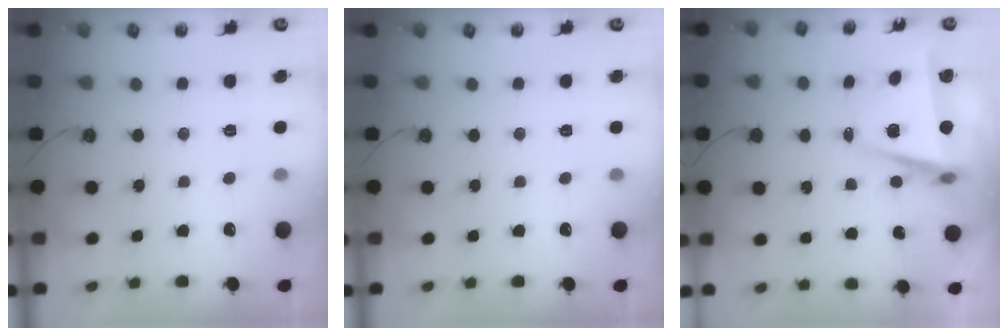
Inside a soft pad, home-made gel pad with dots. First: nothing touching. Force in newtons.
{"total": 0.0}
{"total": 6.4, "press": 4.6, "slide": 4.4}